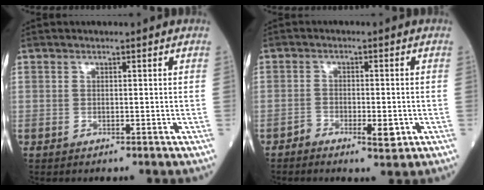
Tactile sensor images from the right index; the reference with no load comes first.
{"total": 3.7, "force": [-1.6, 1.4, 3.0], "torque": [-0.047, 0.000, -0.023]}